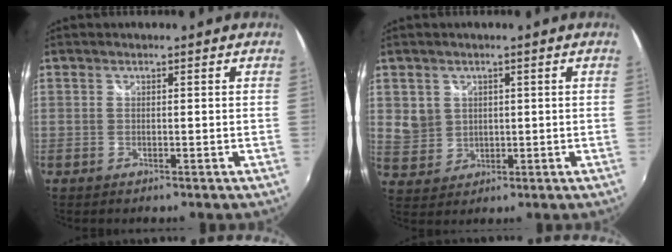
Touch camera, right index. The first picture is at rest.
{"total": 5.1, "force": [1.3, 4.7, 1.5], "torque": [-0.028, 0.007, 0.037]}